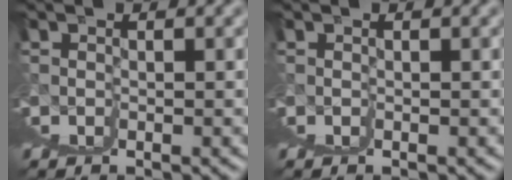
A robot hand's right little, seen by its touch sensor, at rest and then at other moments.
{"total": 0.0}